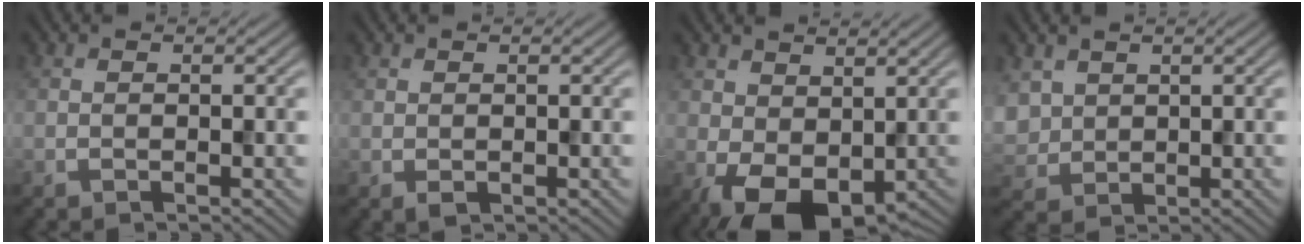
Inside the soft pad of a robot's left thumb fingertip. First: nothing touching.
{"total": 0.8, "force": [0.1, 0.6, 0.5], "torque": [-0.011, -0.001, 0.007]}
{"total": 8.2, "force": [-0.5, 5.2, 6.3], "torque": [-0.118, -0.017, -0.003]}
{"total": 4.2, "force": [1.7, 3.3, 2.0], "torque": [-0.071, -0.003, 0.037]}